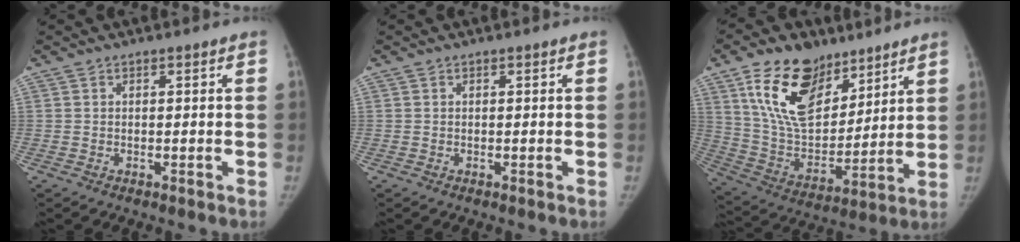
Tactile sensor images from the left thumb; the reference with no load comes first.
{"total": 0.0}
{"total": 19.8, "force": [11.3, 11.4, 11.5], "torque": [-0.163, -0.050, 0.215]}